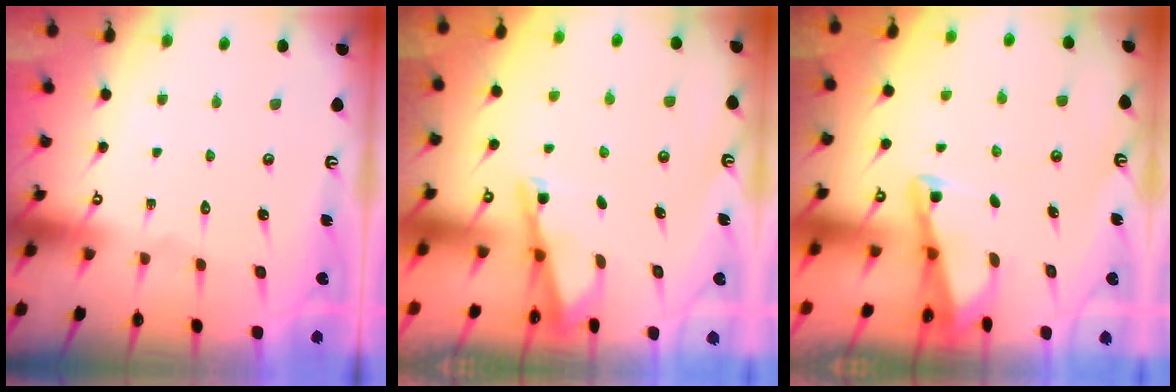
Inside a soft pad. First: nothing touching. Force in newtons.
{"total": 2.7, "press": 2.7, "slide": 0.3}
{"total": 2.9, "press": 2.9, "slide": 0.4}